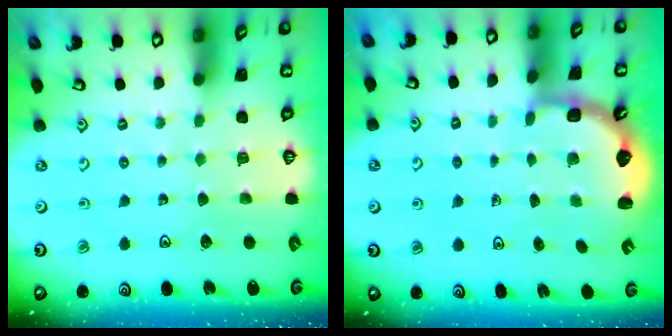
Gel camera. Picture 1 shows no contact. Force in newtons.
{"total": 2.4, "press": 2.0, "slide": 1.3}